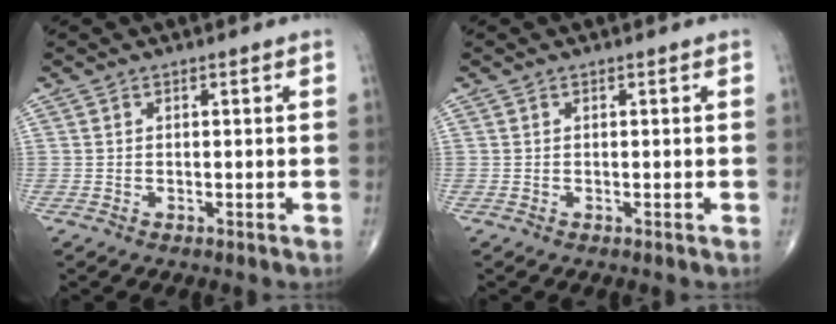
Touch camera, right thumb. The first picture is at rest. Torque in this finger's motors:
{"motor_torque": [0.00, 0.00, 0.00, 0.00, 0.00]}